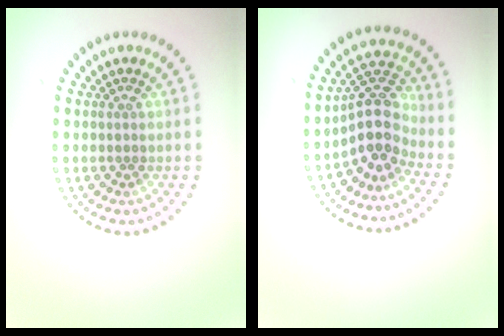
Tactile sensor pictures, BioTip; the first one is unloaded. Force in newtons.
{"total": 4.0, "press": 3.5, "slide": 2.1}